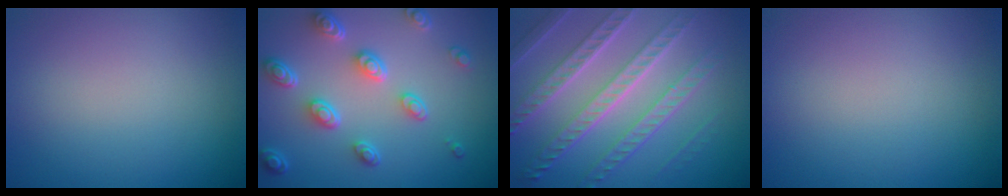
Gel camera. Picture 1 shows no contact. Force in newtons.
{"total": 5.2, "press": 3.9, "slide": 3.5}
{"total": 7.8, "press": 5.5, "slide": 5.5}
{"total": 0.0}